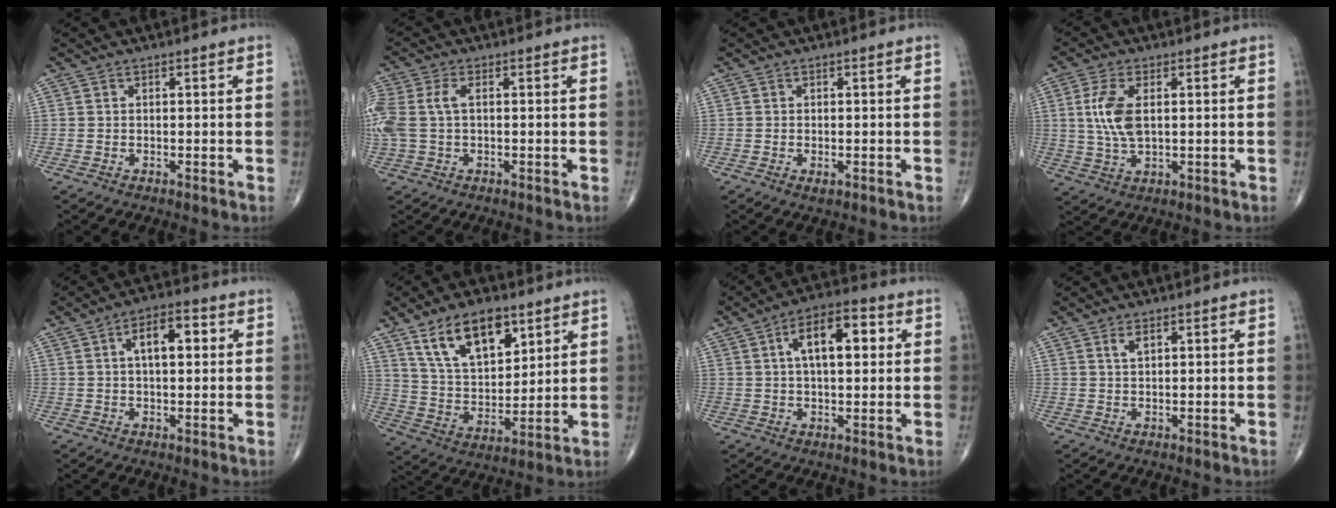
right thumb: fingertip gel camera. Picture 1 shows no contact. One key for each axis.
{"total": 8.1, "fx": 0.8, "fy": 4.7, "fz": 6.5, "tx": -0.195, "ty": 0.020, "tz": 0.021}
{"total": 1.0, "fx": -0.3, "fy": 0.4, "fz": 0.9, "tx": -0.015, "ty": -0.003, "tz": -0.004}
{"total": 7.5, "fx": 1.2, "fy": 3.6, "fz": 6.5, "tx": -0.149, "ty": -0.006, "tz": 0.026}
{"total": 7.7, "fx": 1.9, "fy": 3.6, "fz": 6.5, "tx": -0.087, "ty": 0.012, "tz": 0.023}
{"total": 15.3, "fx": 8.6, "fy": 7.8, "fz": 10.0, "tx": -0.143, "ty": -0.039, "tz": 0.165}
{"total": 11.4, "fx": 2.8, "fy": 5.4, "fz": 9.6, "tx": -0.136, "ty": 0.015, "tz": 0.038}
{"total": 1.9, "fx": 1.0, "fy": 0.9, "fz": 1.3, "tx": -0.025, "ty": -0.002, "tz": 0.021}